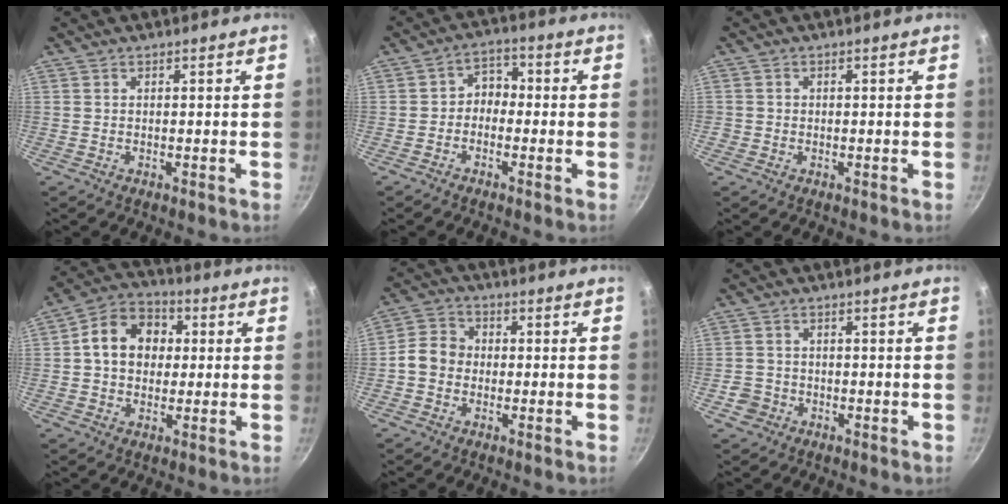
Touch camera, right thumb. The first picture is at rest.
{"total": 4.1, "force": [-1.2, 3.3, 2.2], "torque": [-0.010, 0.026, -0.032]}
{"total": 1.1, "force": [-0.4, 1.0, 0.2], "torque": [-0.002, 0.002, -0.007]}
{"total": 11.8, "force": [1.3, 9.4, 7.0], "torque": [-0.085, 0.023, 0.004]}
{"total": 6.4, "force": [-0.8, 5.5, 3.2], "torque": [-0.031, 0.018, -0.032]}
{"total": 3.2, "force": [-1.4, 2.9, 0.7], "torque": [-0.002, 0.021, -0.020]}